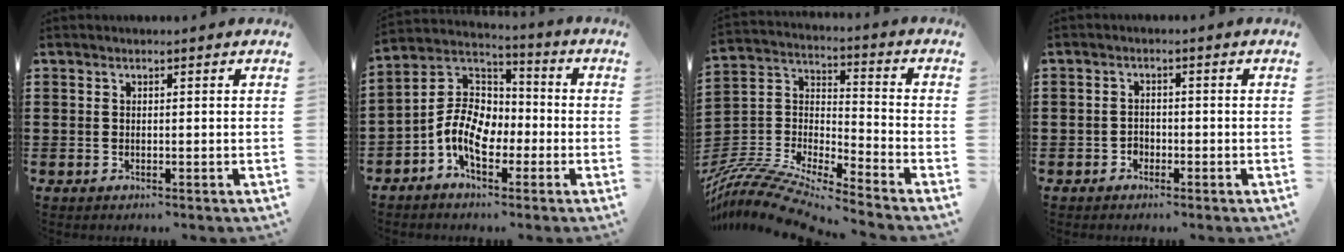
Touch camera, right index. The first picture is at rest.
{"total": 9.6, "force": [-3.2, 6.2, 6.6], "torque": [-0.163, -0.003, -0.068]}
{"total": 10.1, "force": [-9.4, 0.9, 3.6], "torque": [-0.088, 0.005, -0.195]}
{"total": 1.5, "force": [-1.1, 1.1, 0.2], "torque": [-0.010, 0.000, -0.024]}